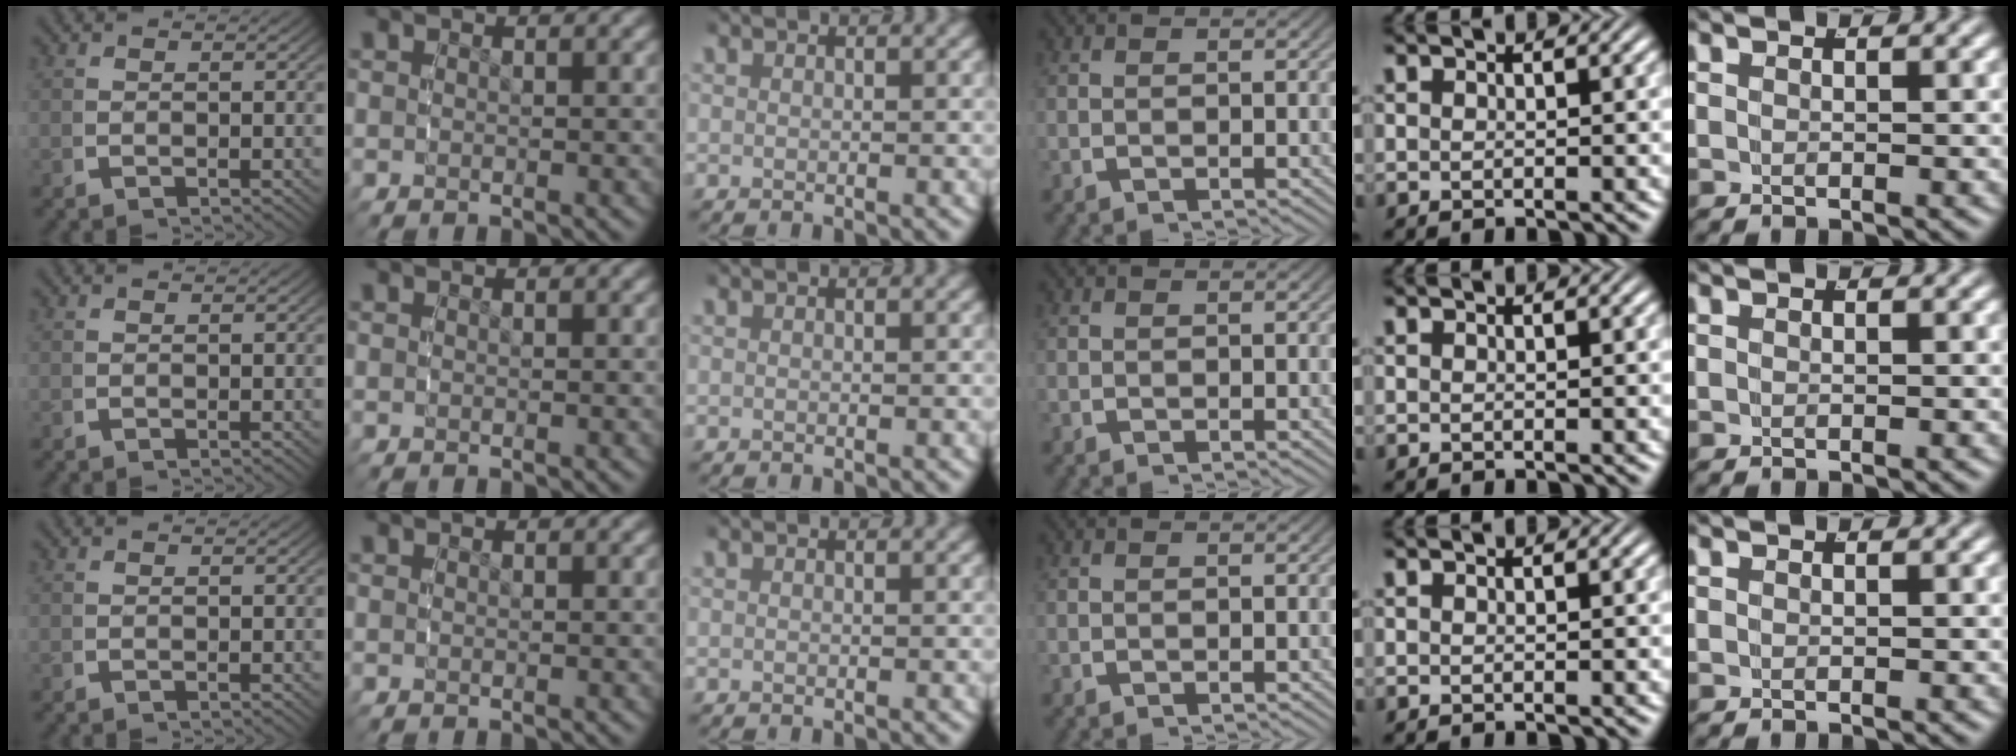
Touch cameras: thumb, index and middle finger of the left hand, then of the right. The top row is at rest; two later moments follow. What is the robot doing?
{"motion": "reach", "object": "stress ball aka squeeze ball"}